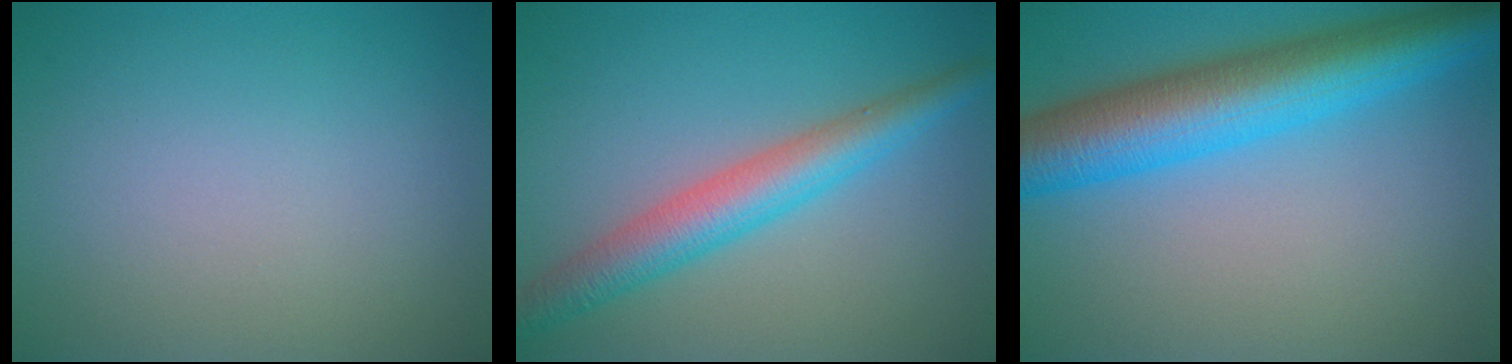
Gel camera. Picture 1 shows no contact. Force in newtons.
{"total": 5.0, "press": 5.0, "slide": 0.1}
{"total": 9.3, "press": 9.3, "slide": 0.2}